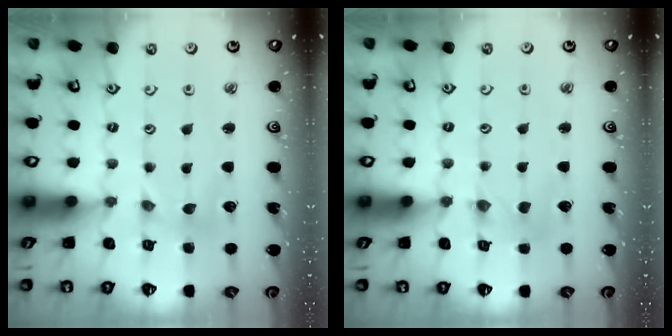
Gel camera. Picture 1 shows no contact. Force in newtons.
{"total": 0.0}